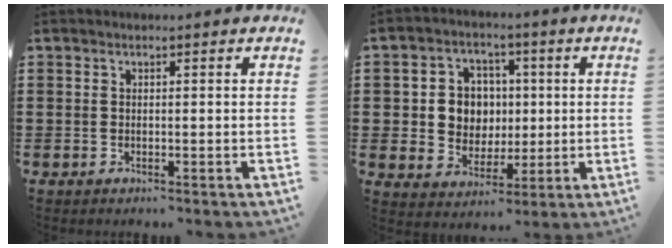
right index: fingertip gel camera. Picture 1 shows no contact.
{"total": 6.4, "force": [0.6, 6.0, 2.0], "torque": [-0.059, 0.015, 0.009]}